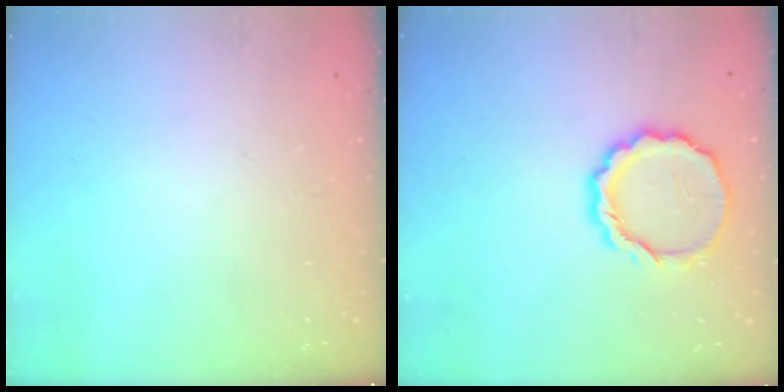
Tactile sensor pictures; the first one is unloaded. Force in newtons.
{"total": 10.9, "press": 10.7, "slide": 2.0}